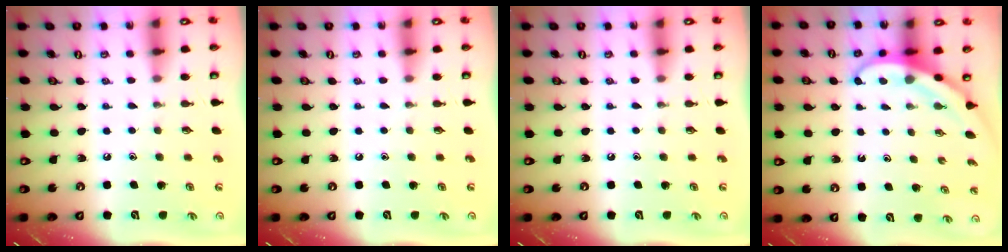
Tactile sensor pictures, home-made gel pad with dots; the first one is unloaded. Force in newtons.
{"total": 0.0}
{"total": 0.0}
{"total": 3.8, "press": 3.7, "slide": 0.3}